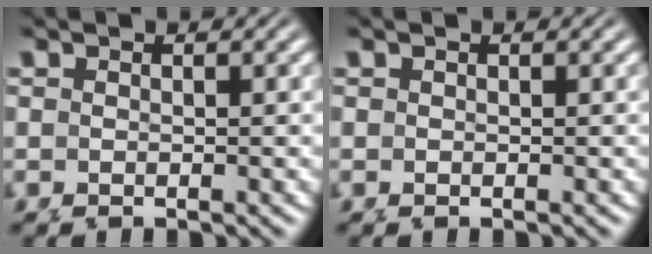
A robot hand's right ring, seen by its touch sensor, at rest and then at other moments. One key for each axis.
{"total": 0.0}